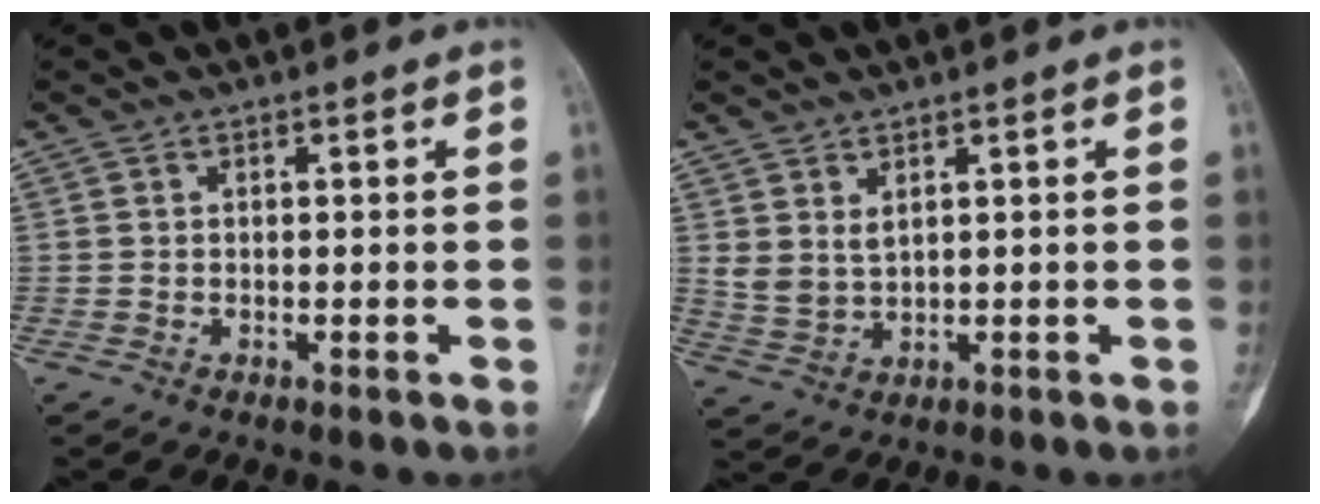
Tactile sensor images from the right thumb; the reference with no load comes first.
{"total": 3.7, "force": [1.8, 2.0, 2.6], "torque": [-0.045, -0.013, 0.047]}